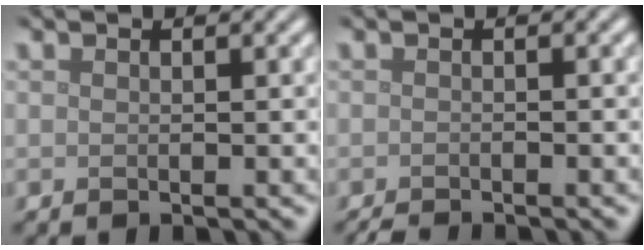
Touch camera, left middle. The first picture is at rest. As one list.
[{"total": 1.8, "force": [-1.6, 0.2, 0.6], "torque": [-0.007, -0.003, -0.029]}]